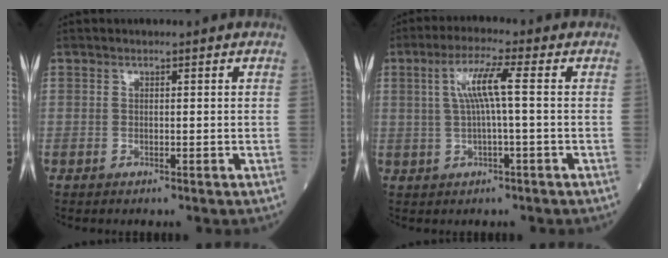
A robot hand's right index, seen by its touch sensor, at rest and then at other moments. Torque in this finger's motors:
{"motor_torque": [1.12, 0.25, 0.53, 0.13]}